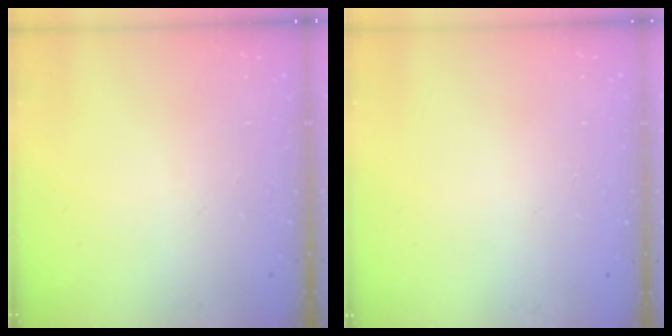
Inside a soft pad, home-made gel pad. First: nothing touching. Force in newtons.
{"total": 0.0}